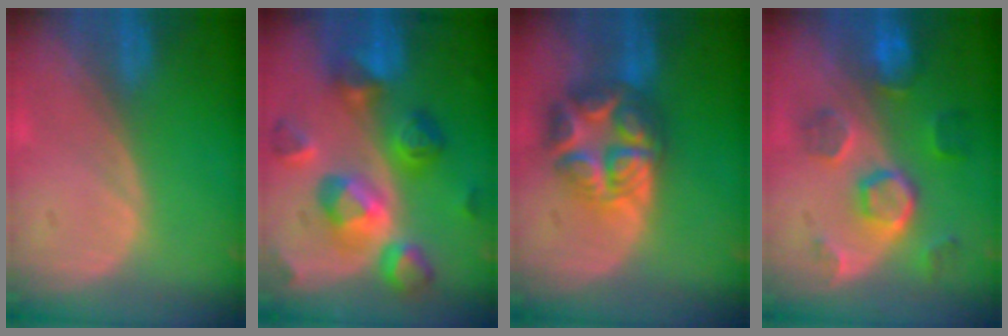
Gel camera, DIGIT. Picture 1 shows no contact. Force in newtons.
{"total": 10.9, "press": 10.9, "slide": 1.0}
{"total": 8.6, "press": 8.6, "slide": 0.6}
{"total": 8.6, "press": 7.7, "slide": 4.0}